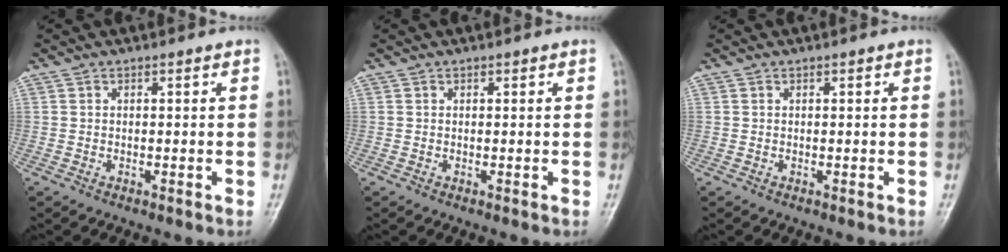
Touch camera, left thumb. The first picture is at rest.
{"total": 0.0}
{"total": 0.0}